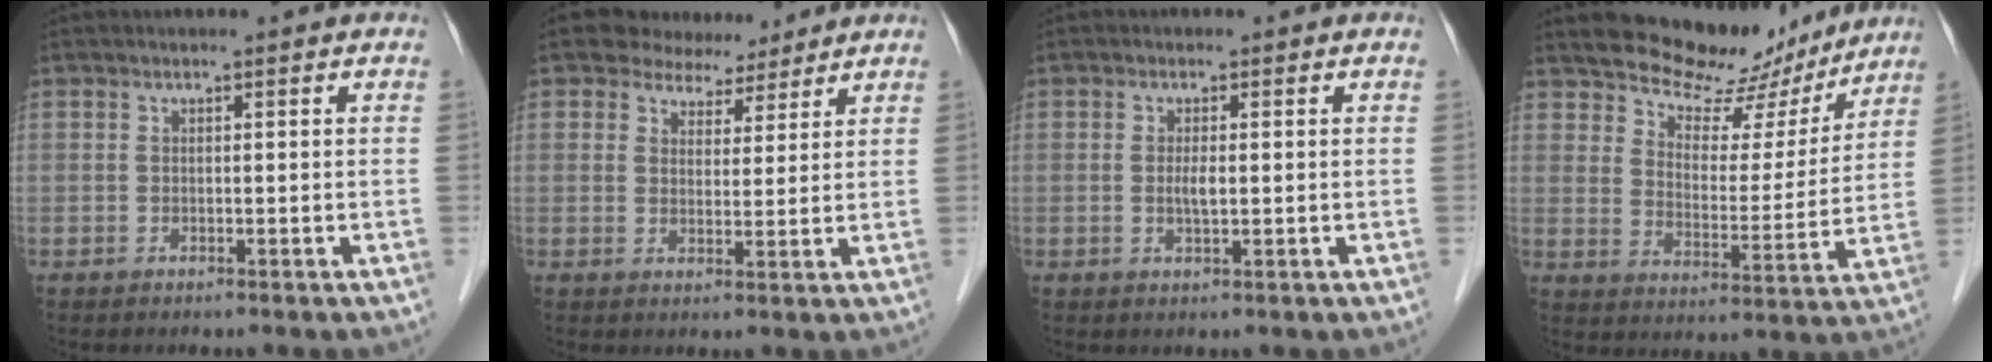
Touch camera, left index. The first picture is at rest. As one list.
[{"total": 4.7, "force": [4.0, 2.4, 0.6], "torque": [-0.002, 0.001, 0.058]}, {"total": 1.8, "force": [-0.2, 0.5, 1.7], "torque": [-0.038, -0.005, -0.004]}, {"total": 13.7, "force": [12.4, 4.9, 3.0], "torque": [-0.035, -0.014, 0.166]}]